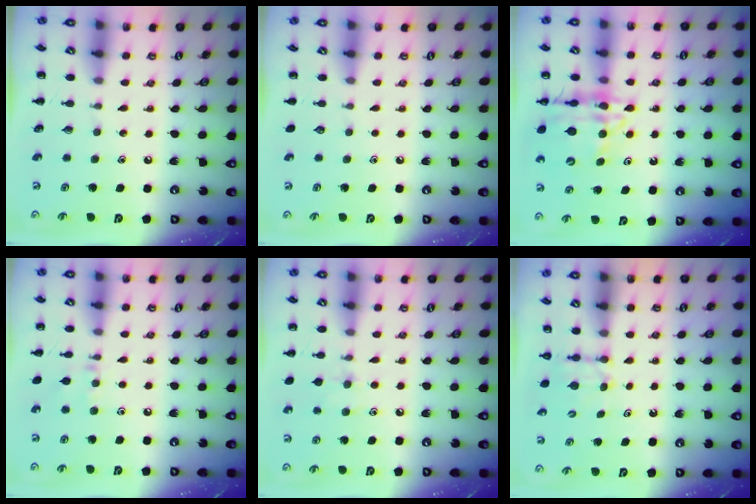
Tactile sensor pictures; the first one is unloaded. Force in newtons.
{"total": 0.0}
{"total": 13.9, "press": 13.5, "slide": 3.3}
{"total": 6.6, "press": 6.5, "slide": 1.3}
{"total": 6.1, "press": 5.8, "slide": 1.9}
{"total": 2.8, "press": 2.6, "slide": 1.1}